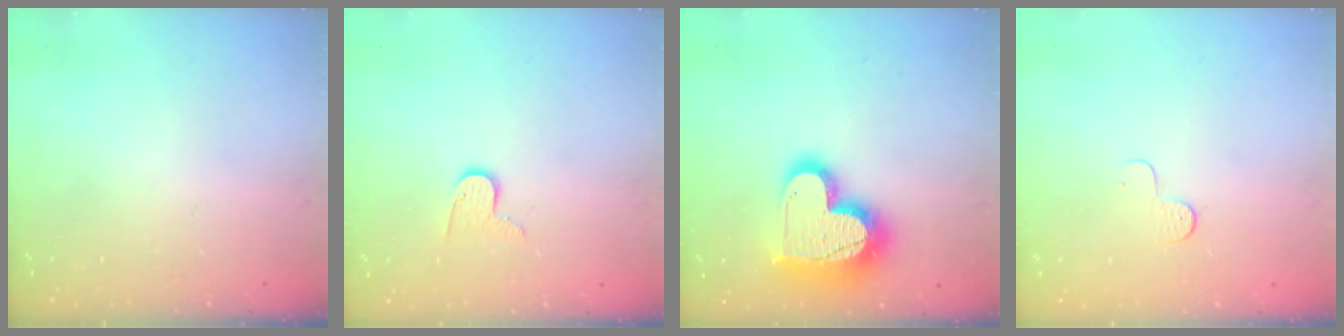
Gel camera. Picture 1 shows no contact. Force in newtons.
{"total": 7.6, "press": 7.5, "slide": 0.7}
{"total": 19.8, "press": 19.8, "slide": 1.7}
{"total": 4.5, "press": 4.5, "slide": 0.3}